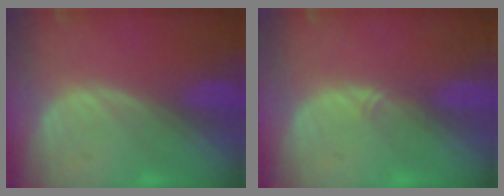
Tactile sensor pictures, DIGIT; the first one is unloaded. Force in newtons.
{"total": 0.8, "press": 0.7, "slide": 0.4}